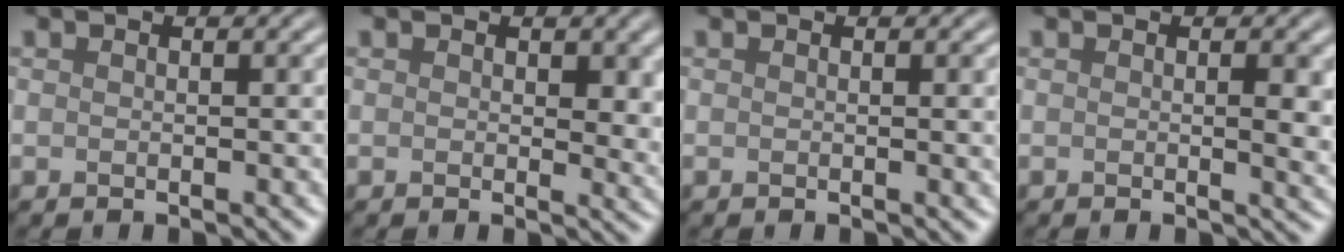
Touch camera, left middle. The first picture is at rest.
{"total": 3.0, "force": [0.8, 1.7, 2.3], "torque": [-0.025, -0.006, 0.009]}
{"total": 1.3, "force": [0.1, 0.3, 1.2], "torque": [-0.011, 0.001, -0.002]}
{"total": 2.3, "force": [0.2, 0.5, 2.2], "torque": [-0.027, -0.006, 0.002]}